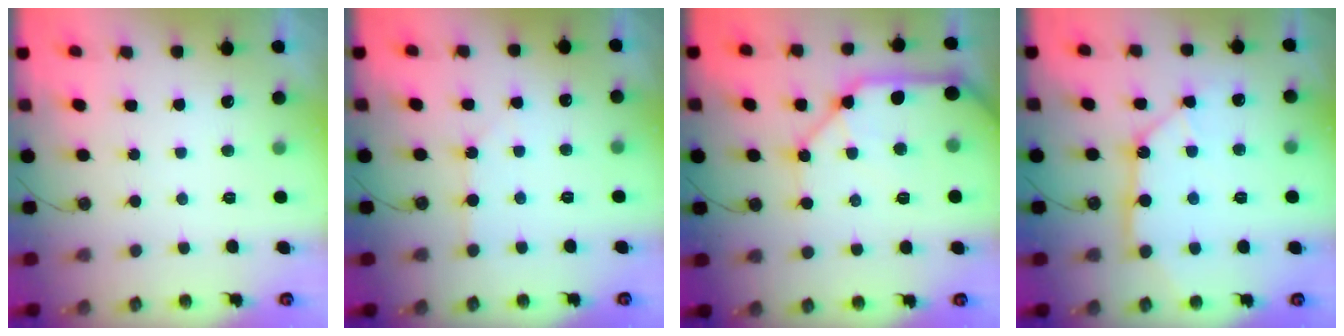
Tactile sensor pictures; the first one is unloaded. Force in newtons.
{"total": 3.4, "press": 3.4, "slide": 0.5}
{"total": 16.7, "press": 16.6, "slide": 2.2}
{"total": 11.4, "press": 11.3, "slide": 1.4}